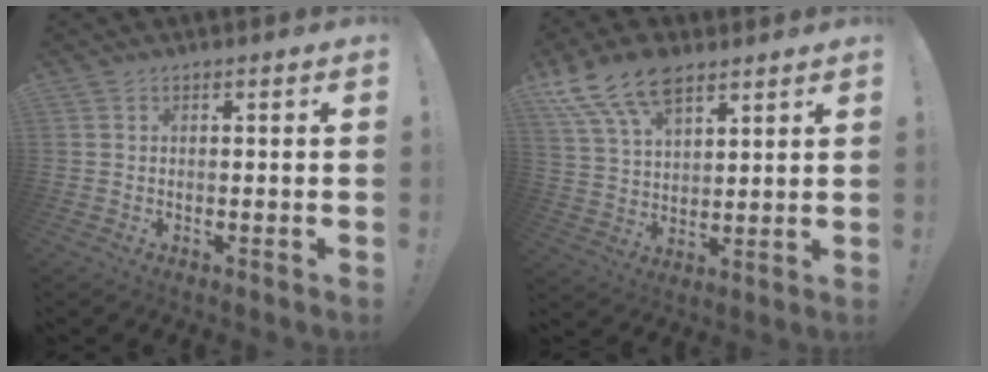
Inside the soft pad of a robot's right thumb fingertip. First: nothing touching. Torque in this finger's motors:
{"motor_torque": [0.07, 0.46, 1.03, 0.74, 0.09]}